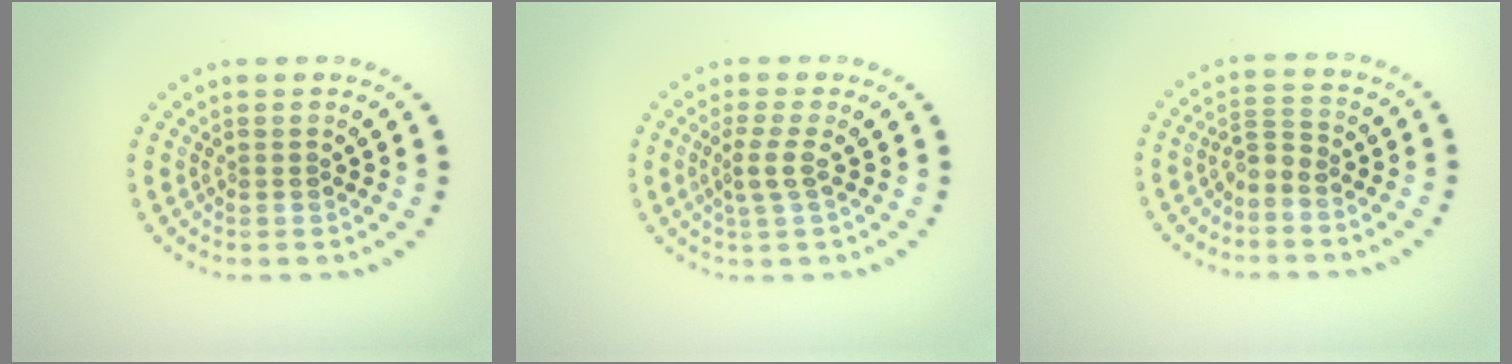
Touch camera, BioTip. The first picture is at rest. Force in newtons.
{"total": 2.0, "press": 1.4, "slide": 1.5}
{"total": 1.6, "press": 1.1, "slide": 1.1}